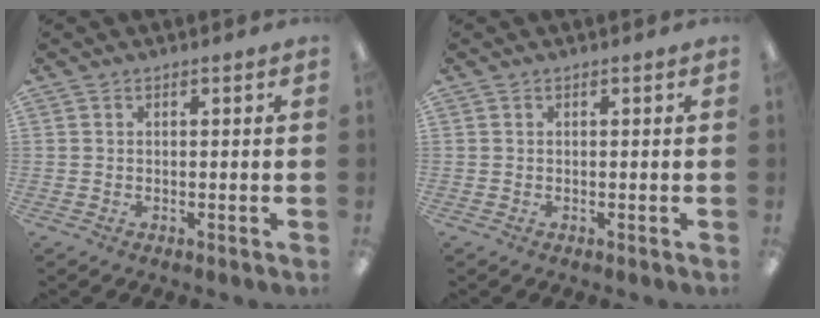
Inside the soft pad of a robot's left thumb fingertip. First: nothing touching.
{"total": 0.0}